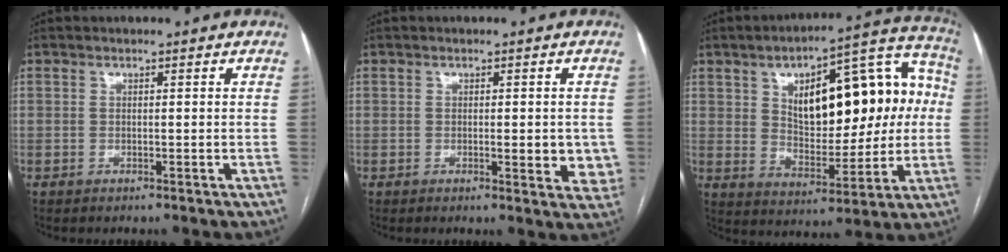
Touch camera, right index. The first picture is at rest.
{"total": 4.8, "force": [-0.4, 1.7, 4.5], "torque": [-0.041, -0.006, -0.005]}
{"total": 21.7, "force": [3.6, 8.8, 19.5], "torque": [-0.274, 0.046, 0.059]}